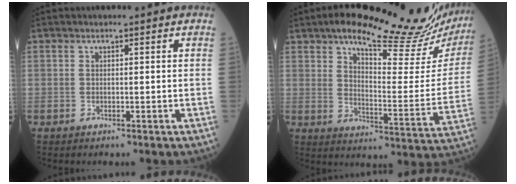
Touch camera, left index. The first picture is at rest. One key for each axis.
{"total": 23.3, "fx": 19.8, "fy": 4.1, "fz": 11.6, "tx": -0.163, "ty": -0.037, "tz": 0.247}